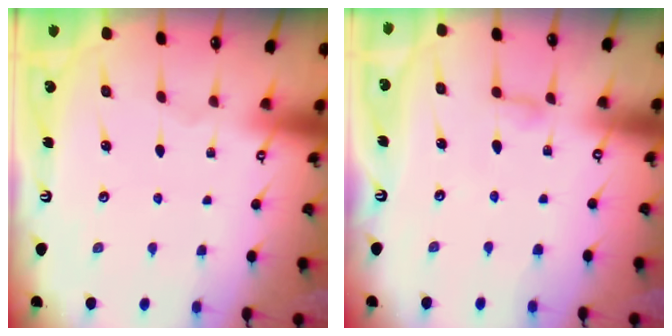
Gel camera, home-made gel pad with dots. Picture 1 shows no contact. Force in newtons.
{"total": 6.0, "press": 6.0, "slide": 0.6}